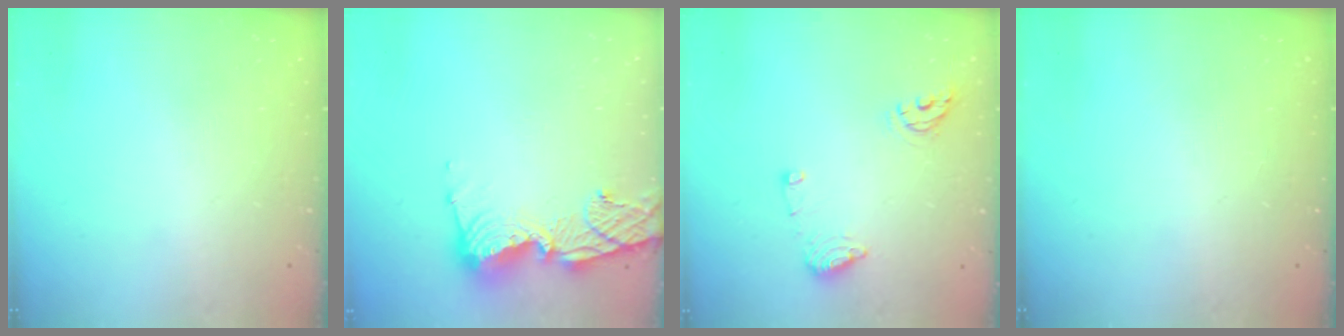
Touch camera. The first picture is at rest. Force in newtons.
{"total": 13.3, "press": 13.2, "slide": 1.6}
{"total": 8.1, "press": 8.1, "slide": 0.9}
{"total": 0.0}